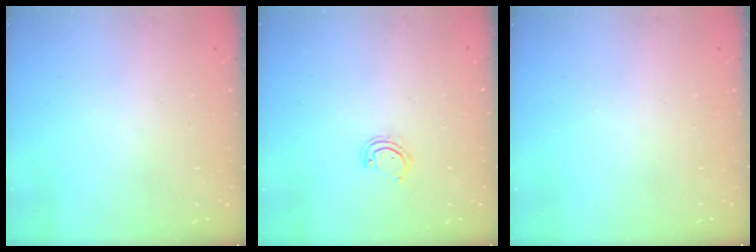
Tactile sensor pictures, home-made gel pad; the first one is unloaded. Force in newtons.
{"total": 3.8, "press": 3.8, "slide": 0.2}
{"total": 0.0}